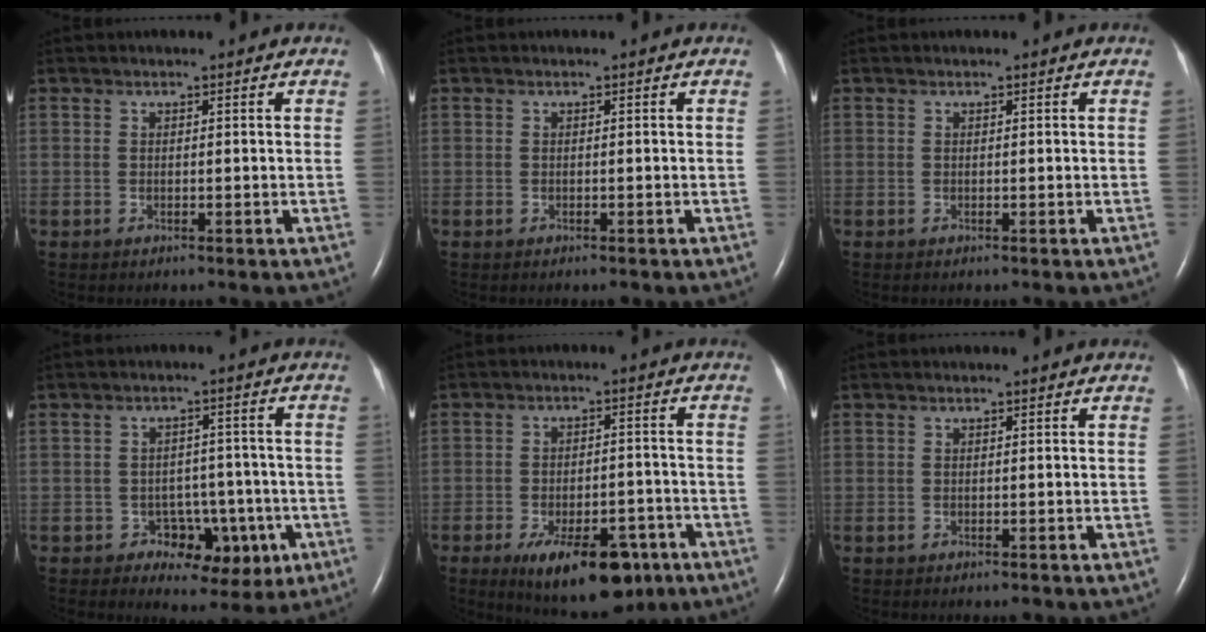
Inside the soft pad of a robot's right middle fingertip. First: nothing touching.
{"total": 0.6, "force": [-0.3, 0.3, 0.3], "torque": [-0.009, 0.000, -0.003]}
{"total": 0.0}
{"total": 6.9, "force": [-2.6, 5.4, 3.5], "torque": [-0.027, 0.025, -0.023]}
{"total": 13.9, "force": [-8.2, 6.1, 9.5], "torque": [-0.133, -0.001, -0.112]}
{"total": 0.6, "force": [-0.4, 0.3, 0.4], "torque": [-0.009, -0.001, -0.003]}